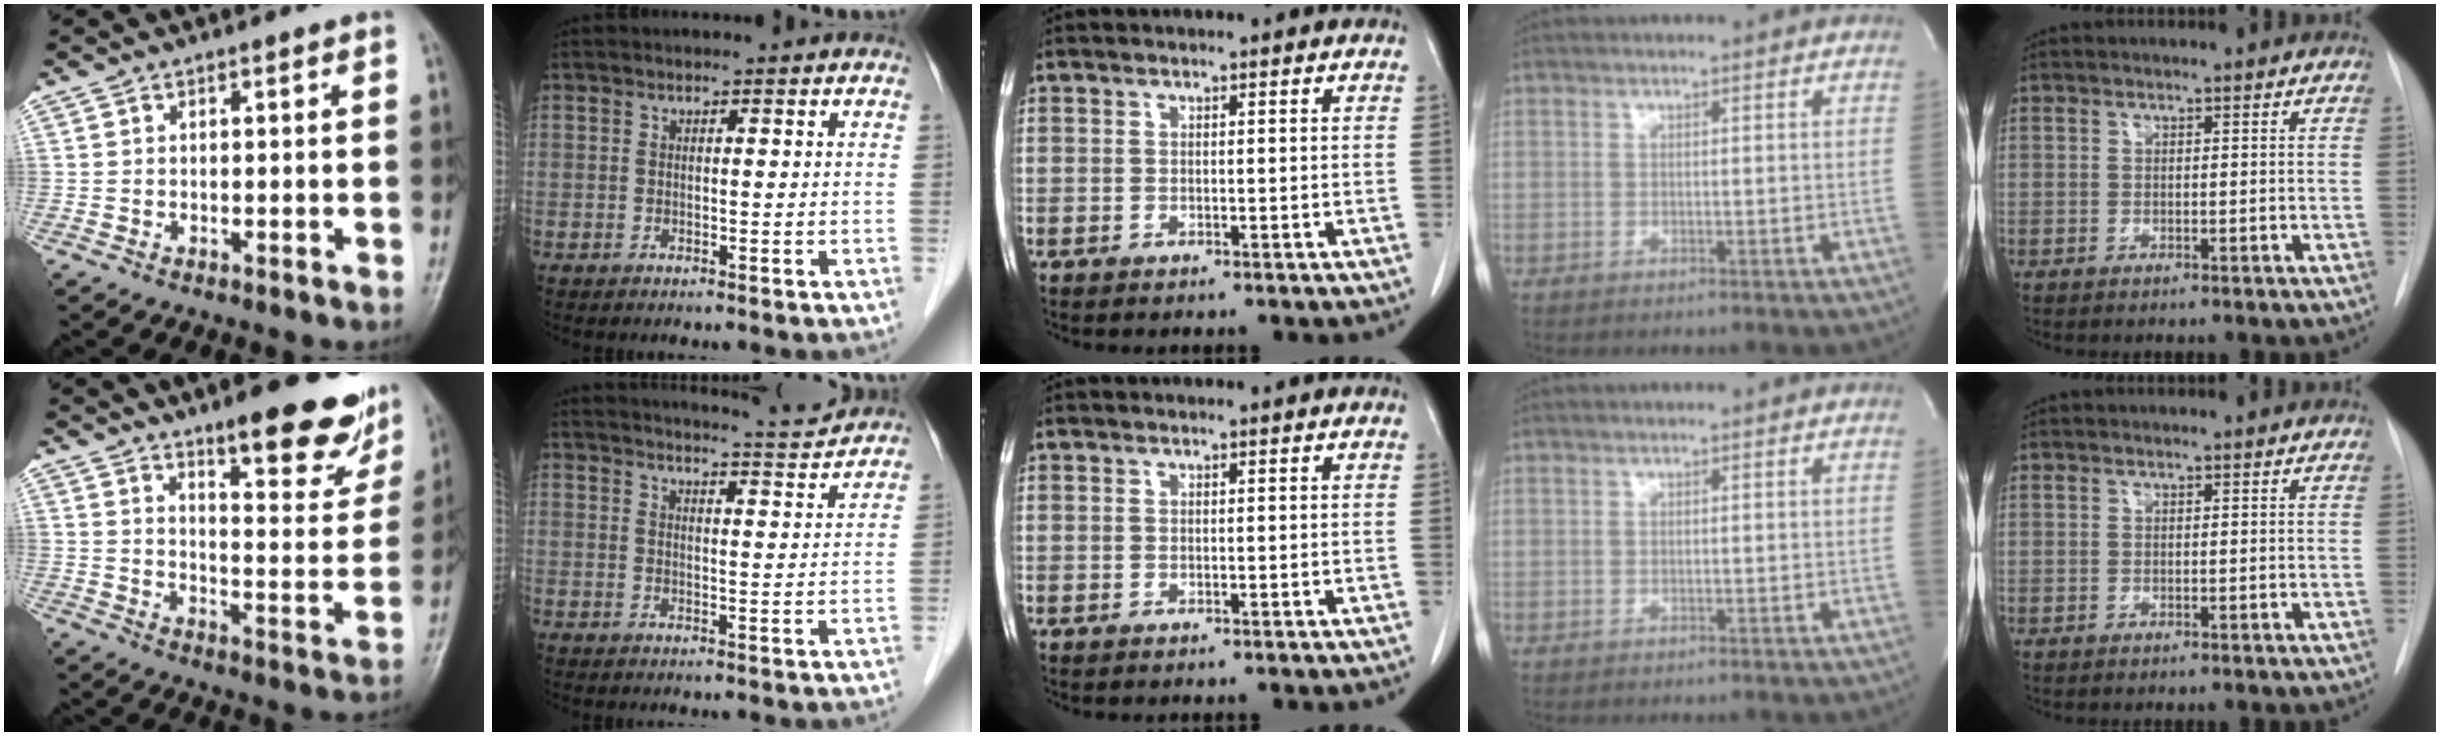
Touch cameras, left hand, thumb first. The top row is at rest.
{"thumb": {"total": 16.5, "force": [11.8, 4.5, 10.7], "torque": [-0.094, -0.083, 0.167]}, "index": {"total": 8.2, "force": [8.1, -0.5, 1.2], "torque": [-0.029, -0.005, 0.105]}}